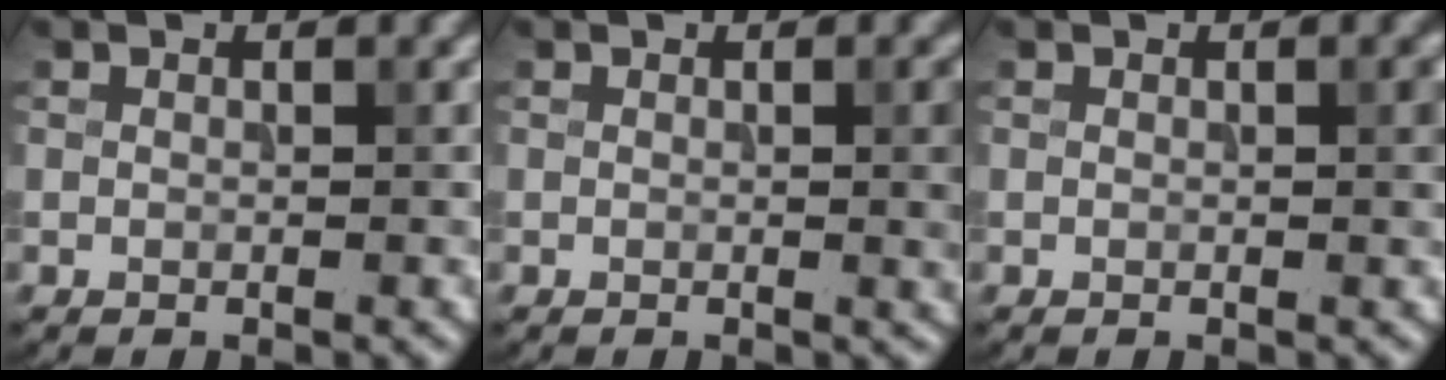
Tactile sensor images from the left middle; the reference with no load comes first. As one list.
[{"total": 2.2, "force": [0.1, 0.5, 2.1], "torque": [-0.022, -0.001, -0.002]}, {"total": 0.9, "force": [0.1, 0.1, 0.9], "torque": [-0.011, 0.000, 0.000]}]